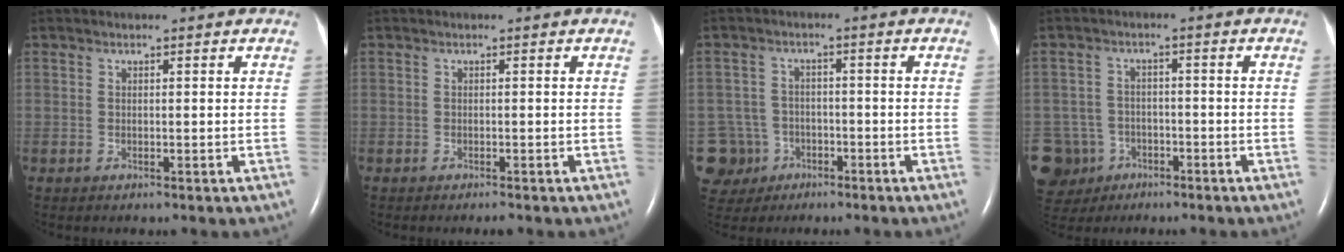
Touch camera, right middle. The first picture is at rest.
{"total": 0.7, "force": [-0.6, 0.0, 0.4], "torque": [-0.011, -0.002, -0.006]}
{"total": 7.3, "force": [-3.2, 6.5, 0.3], "torque": [-0.021, 0.009, -0.047]}
{"total": 10.3, "force": [-5.0, 8.9, 1.8], "torque": [-0.066, 0.013, -0.075]}